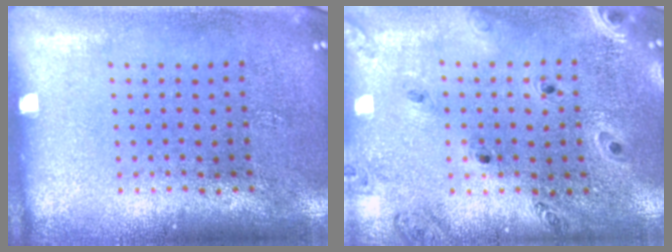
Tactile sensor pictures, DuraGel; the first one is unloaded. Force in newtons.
{"total": 0.8, "press": 0.8, "slide": 0.1}